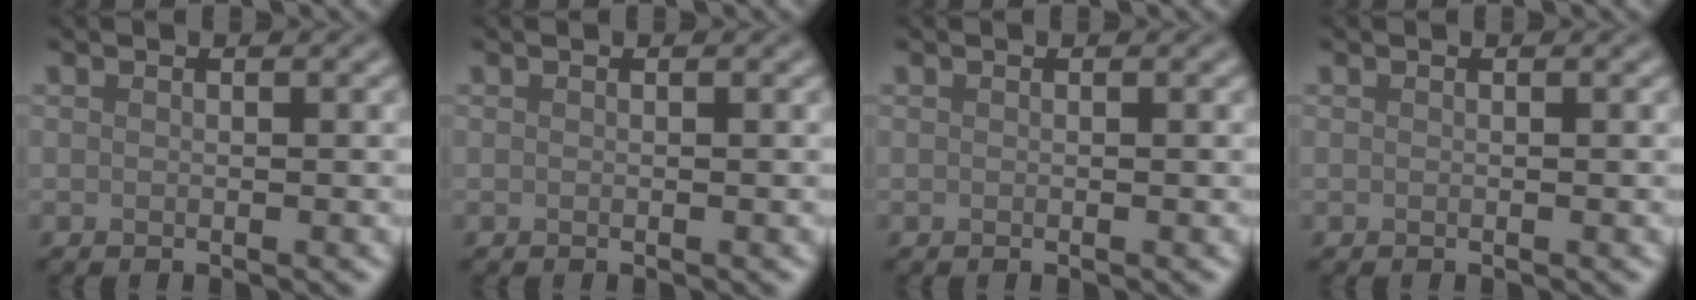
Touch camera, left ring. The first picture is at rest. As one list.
[{"total": 0.0}, {"total": 0.0}, {"total": 0.0}]